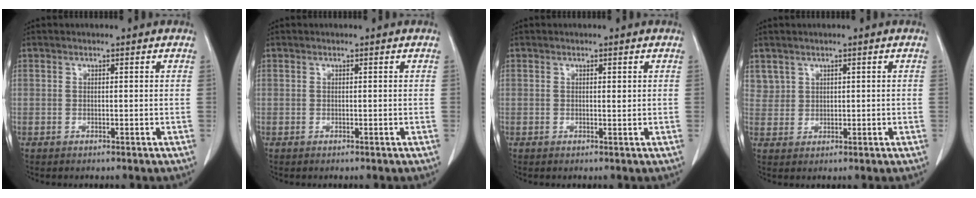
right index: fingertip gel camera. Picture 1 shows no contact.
{"total": 0.0}
{"total": 0.7, "force": [0.2, 0.2, 0.7], "torque": [-0.010, -0.001, 0.002]}
{"total": 2.2, "force": [1.3, 1.8, 0.1], "torque": [0.005, 0.007, 0.027]}